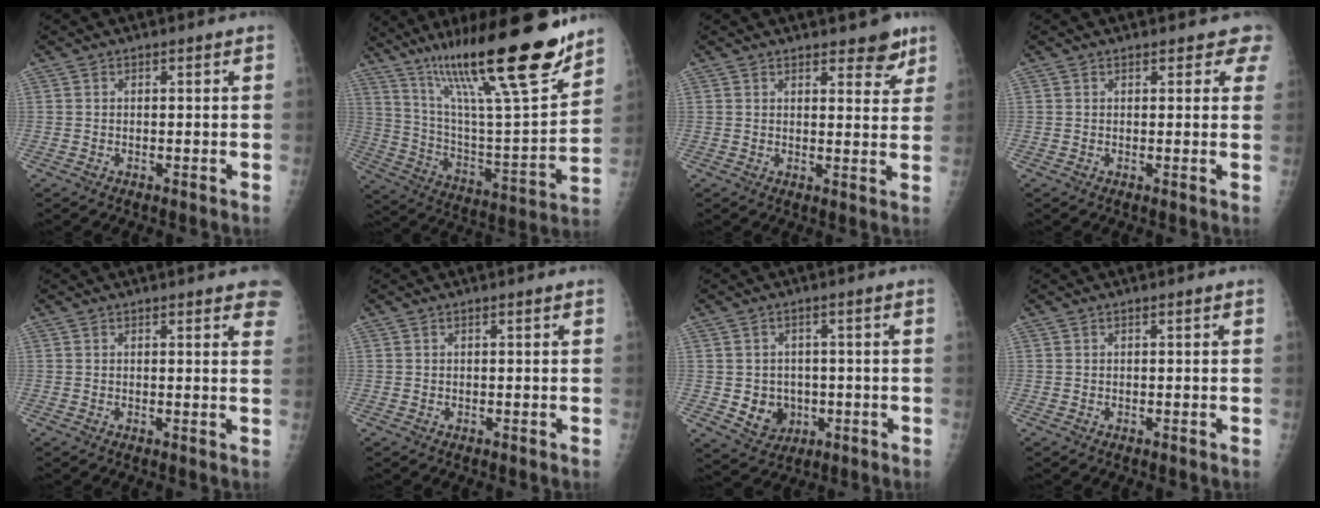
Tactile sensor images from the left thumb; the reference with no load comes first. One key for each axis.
{"total": 27.6, "fx": 18.9, "fy": 4.2, "fz": 19.7, "tx": -0.307, "ty": -0.071, "tz": 0.323}
{"total": 5.3, "fx": 3.9, "fy": 2.2, "fz": 3.0, "tx": -0.011, "ty": -0.022, "tz": 0.048}
{"total": 3.2, "fx": 2.8, "fy": 1.5, "fz": 0.6, "tx": 0.027, "ty": -0.009, "tz": 0.014}
{"total": 6.0, "fx": 4.5, "fy": 1.6, "fz": 3.7, "tx": -0.023, "ty": -0.009, "tz": 0.040}
{"total": 0.0}
{"total": 6.1, "fx": -0.9, "fy": 5.3, "fz": 2.7, "tx": -0.016, "ty": 0.004, "tz": -0.002}
{"total": 0.0}